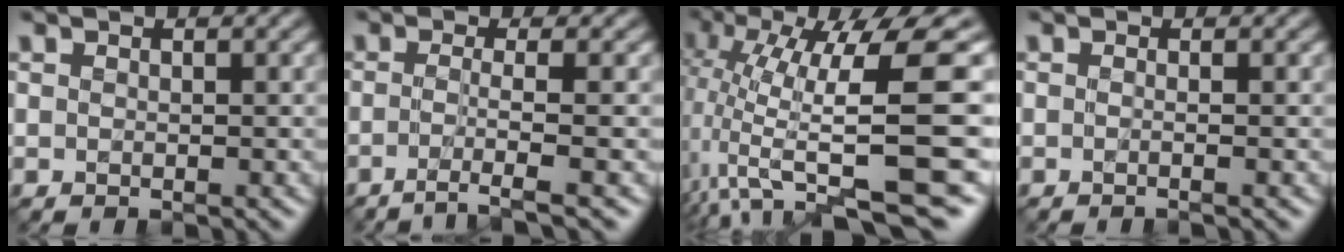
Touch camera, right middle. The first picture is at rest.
{"total": 3.5, "force": [-1.4, 0.6, 3.1], "torque": [-0.044, -0.004, -0.040]}
{"total": 12.1, "force": [1.3, 3.2, 11.6], "torque": [-0.201, 0.003, 0.043]}
{"total": 2.0, "force": [0.0, 0.9, 1.7], "torque": [-0.003, -0.010, -0.028]}